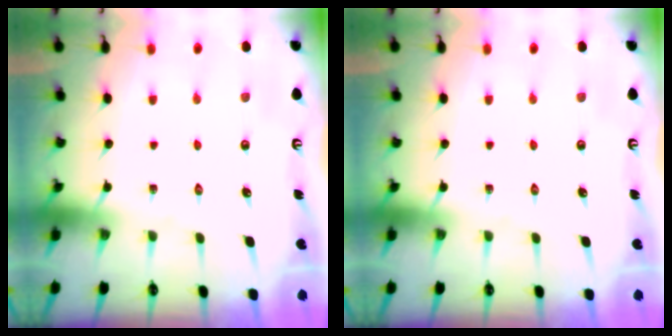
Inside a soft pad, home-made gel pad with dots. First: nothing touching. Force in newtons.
{"total": 0.0}